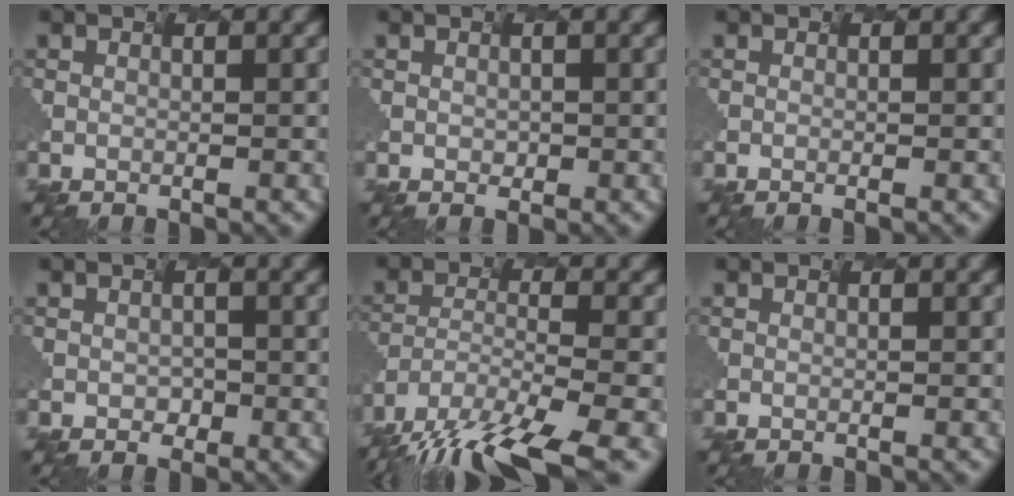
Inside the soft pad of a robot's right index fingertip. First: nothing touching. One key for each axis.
{"total": 0.9, "fx": -0.2, "fy": -0.6, "fz": -0.7, "tx": -0.014, "ty": -0.011, "tz": 0.023}
{"total": 0.8, "fx": -0.3, "fy": 0.2, "fz": 0.7, "tx": -0.001, "ty": 0.001, "tz": -0.006}
{"total": 1.2, "fx": -0.9, "fy": -0.2, "fz": -0.8, "tx": -0.016, "ty": -0.015, "tz": 0.014}
{"total": 11.9, "fx": -10.0, "fy": 2.0, "fz": 6.1, "tx": -0.159, "ty": -0.043, "tz": -0.134}
{"total": 0.0}